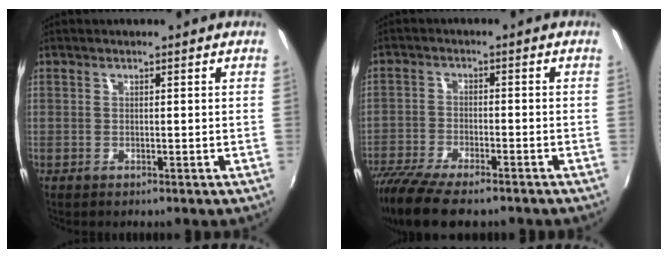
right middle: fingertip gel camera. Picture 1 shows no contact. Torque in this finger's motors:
{"motor_torque": [1.10, -1.03, 0.45, 0.17]}